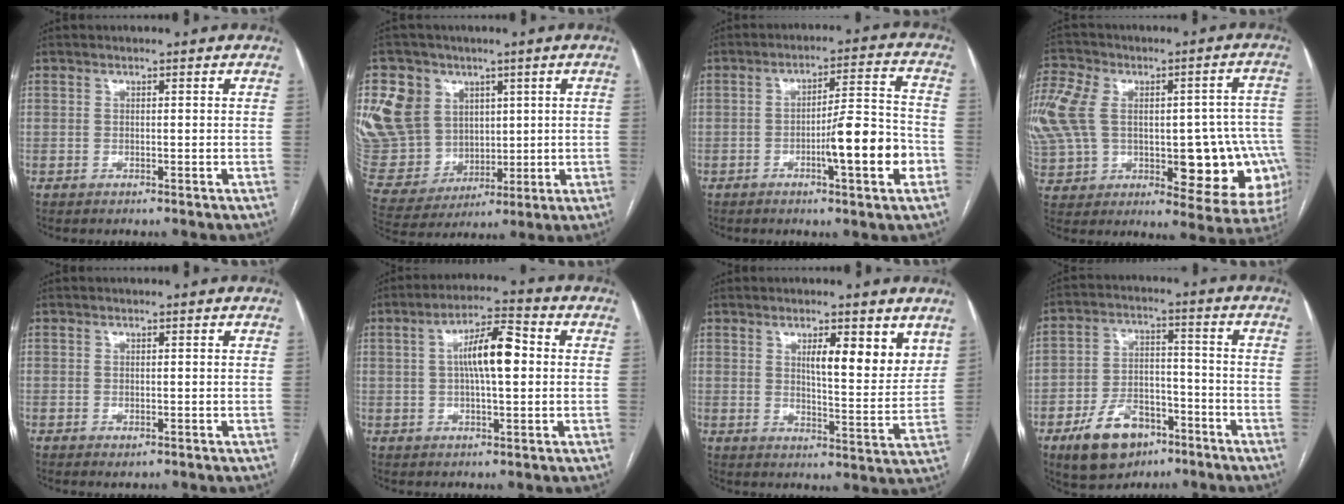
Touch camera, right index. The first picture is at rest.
{"total": 17.1, "force": [5.9, 14.5, 6.9], "torque": [-0.183, 0.046, 0.137]}
{"total": 10.8, "force": [-3.6, 1.0, 10.1], "torque": [-0.152, 0.008, -0.050]}
{"total": 31.3, "force": [-1.4, 17.5, 25.9], "torque": [-0.453, 0.075, 0.017]}
{"total": 1.1, "force": [-0.5, 0.4, 0.9], "torque": [-0.011, -0.003, -0.003]}
{"total": 9.6, "force": [1.2, 2.3, 9.2], "torque": [-0.167, 0.024, 0.015]}
{"total": 8.7, "force": [4.5, 2.0, 7.2], "torque": [-0.101, -0.009, 0.066]}
{"total": 11.3, "force": [-6.6, 6.5, 6.4], "torque": [-0.120, 0.011, -0.106]}